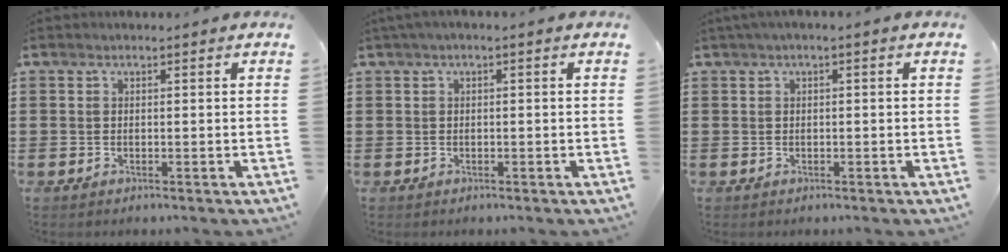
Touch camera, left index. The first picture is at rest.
{"total": 0.9, "force": [-0.4, 0.2, 0.8], "torque": [-0.011, -0.001, -0.008]}
{"total": 1.1, "force": [-0.4, 0.2, 1.0], "torque": [-0.015, -0.002, -0.006]}